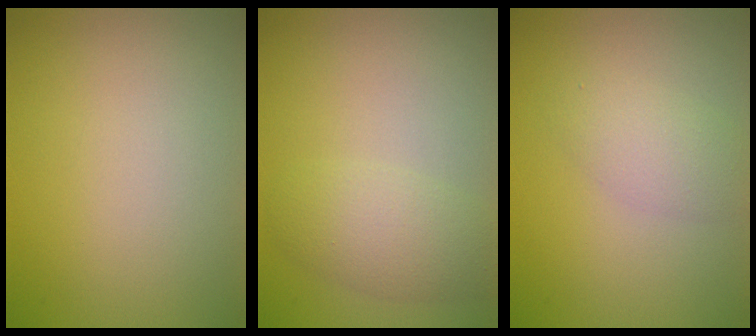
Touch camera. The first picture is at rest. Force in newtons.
{"total": 3.4, "press": 3.4, "slide": 0.2}
{"total": 2.3, "press": 2.3, "slide": 0.1}